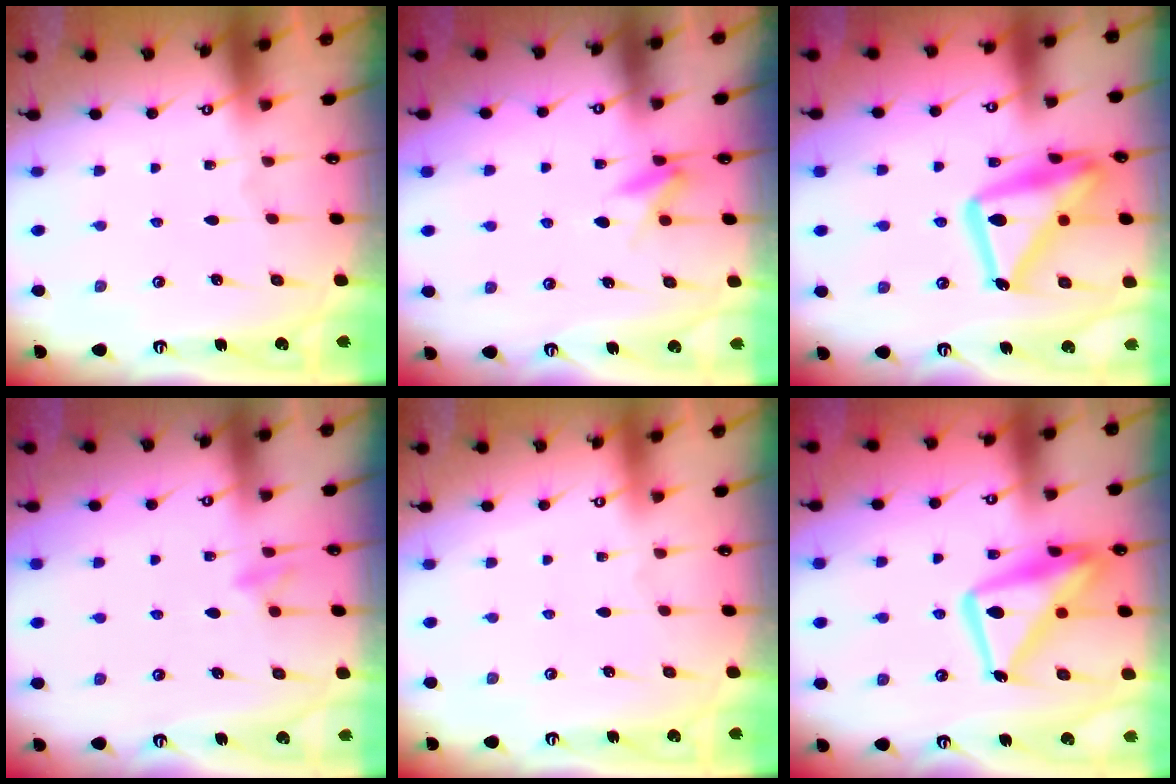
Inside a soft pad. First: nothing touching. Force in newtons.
{"total": 6.6, "press": 6.3, "slide": 1.9}
{"total": 21.1, "press": 21.0, "slide": 1.6}
{"total": 8.8, "press": 8.6, "slide": 1.8}
{"total": 4.0, "press": 4.0, "slide": 0.1}
{"total": 17.7, "press": 17.7, "slide": 1.6}